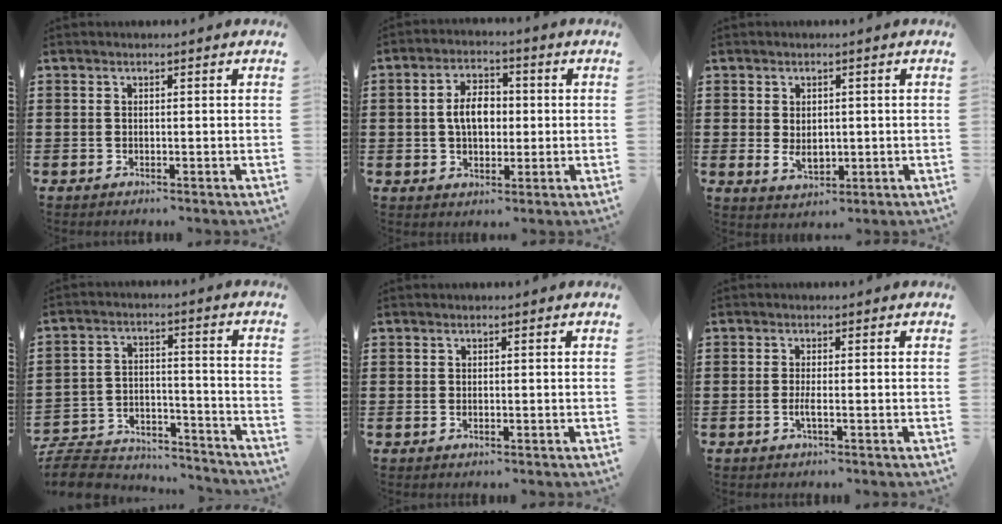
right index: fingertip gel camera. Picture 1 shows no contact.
{"total": 5.8, "force": [0.1, 3.6, 4.6], "torque": [-0.093, 0.008, -0.006]}
{"total": 3.2, "force": [0.0, 2.2, 2.3], "torque": [-0.039, 0.004, -0.002]}
{"total": 8.1, "force": [-7.7, 1.8, 1.9], "torque": [-0.045, 0.016, -0.154]}
{"total": 0.0}
{"total": 1.7, "force": [-0.5, 0.0, 1.6], "torque": [-0.035, -0.005, -0.012]}